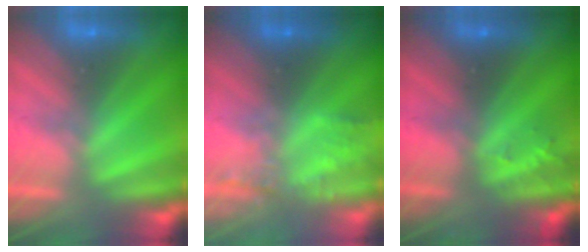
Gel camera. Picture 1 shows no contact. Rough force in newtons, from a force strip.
{"total": 2.3}
{"total": 2.9}